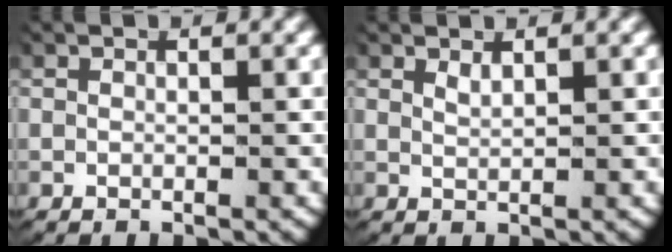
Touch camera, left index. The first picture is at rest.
{"total": 0.9, "force": [0.8, -0.2, 0.4], "torque": [-0.014, -0.005, 0.020]}